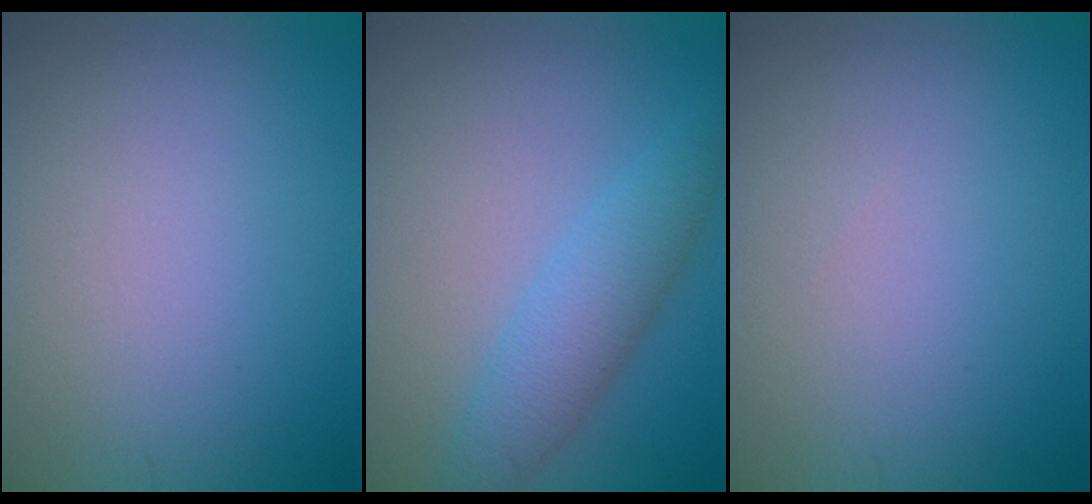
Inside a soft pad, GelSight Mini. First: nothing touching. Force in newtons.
{"total": 3.8, "press": 3.8, "slide": 0.1}
{"total": 0.0}